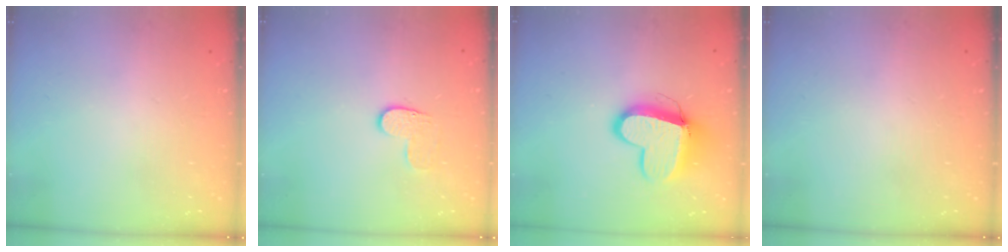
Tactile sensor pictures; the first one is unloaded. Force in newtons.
{"total": 5.1, "press": 5.1, "slide": 0.5}
{"total": 12.4, "press": 12.3, "slide": 1.7}
{"total": 0.0}